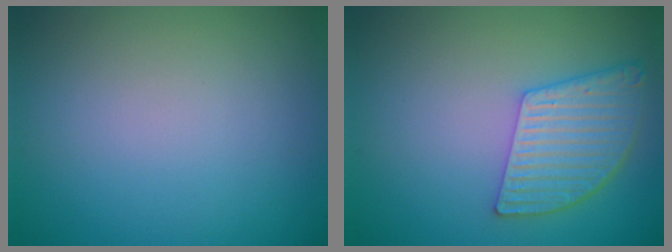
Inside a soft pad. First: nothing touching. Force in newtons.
{"total": 5.1, "press": 4.0, "slide": 3.1}